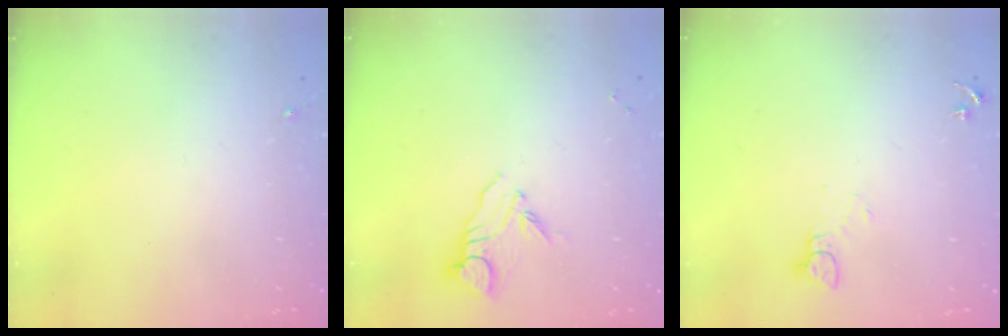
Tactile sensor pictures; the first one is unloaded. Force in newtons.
{"total": 6.1, "press": 6.1, "slide": 0.5}
{"total": 3.7, "press": 3.7, "slide": 0.1}